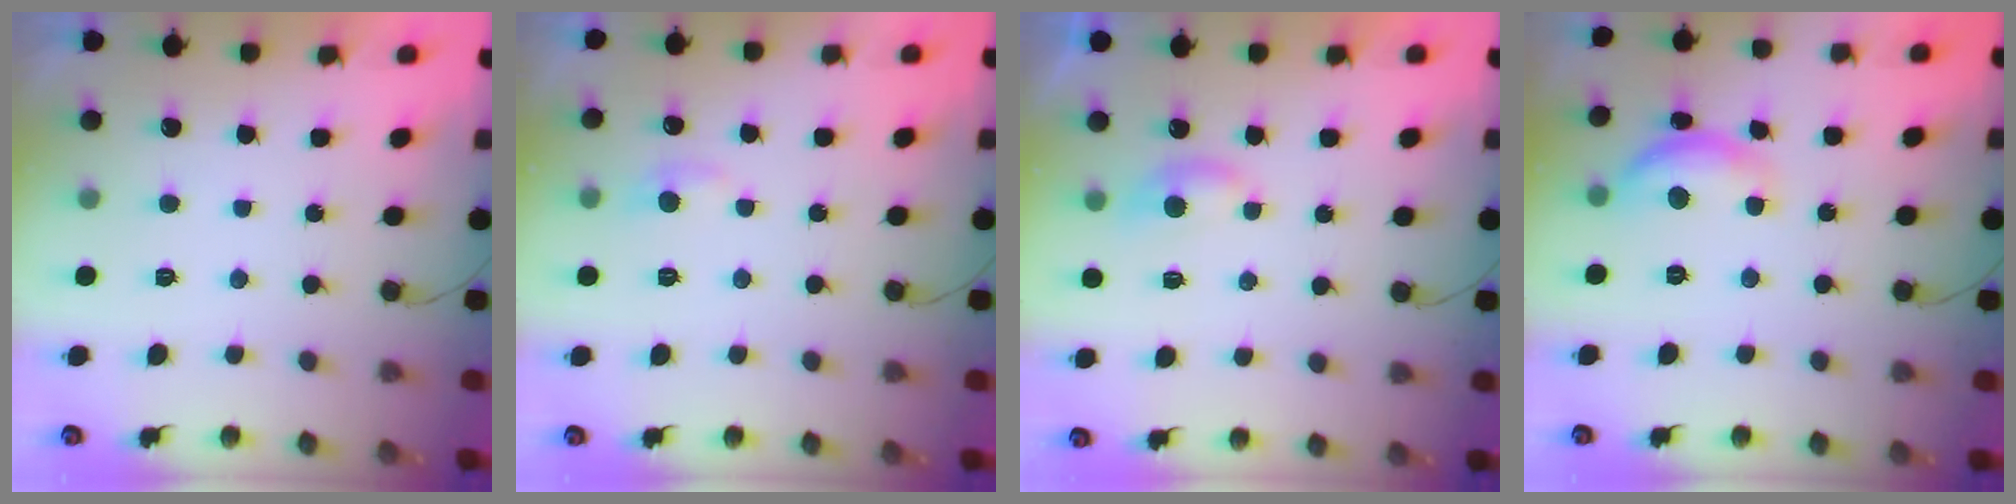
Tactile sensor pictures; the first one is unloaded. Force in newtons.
{"total": 4.8, "press": 4.7, "slide": 0.6}
{"total": 5.3, "press": 5.2, "slide": 0.6}
{"total": 11.0, "press": 11.0, "slide": 0.4}